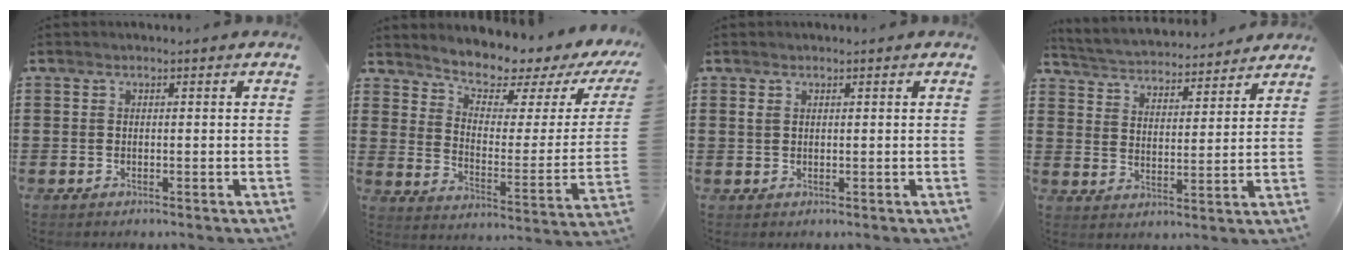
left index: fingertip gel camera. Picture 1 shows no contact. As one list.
[{"total": 4.6, "force": [4.3, 1.1, 1.1], "torque": [-0.042, -0.041, 0.065]}, {"total": 0.9, "force": [0.4, 0.7, 0.5], "torque": [-0.013, 0.005, 0.008]}, {"total": 3.8, "force": [3.8, 0.1, 0.0], "torque": [-0.023, -0.030, 0.060]}]